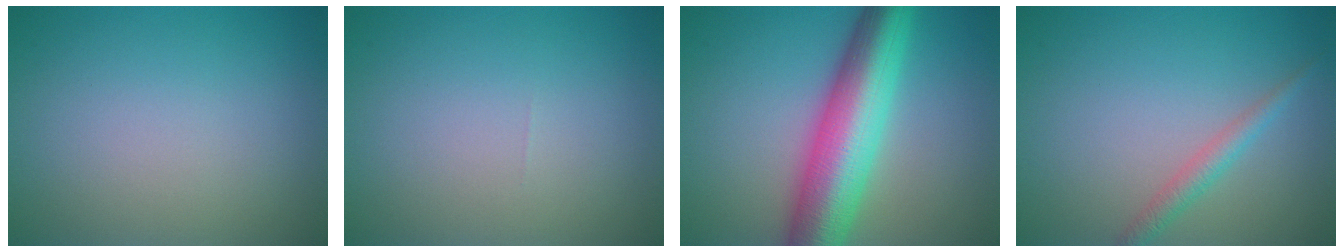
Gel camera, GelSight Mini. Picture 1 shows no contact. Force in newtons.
{"total": 0.0}
{"total": 10.0, "press": 10.0, "slide": 0.1}
{"total": 1.8, "press": 1.8, "slide": 0.0}